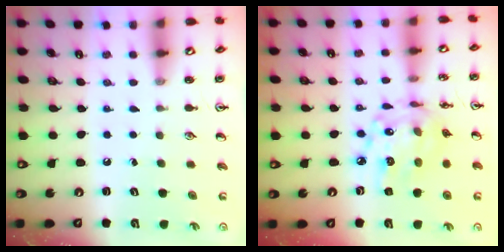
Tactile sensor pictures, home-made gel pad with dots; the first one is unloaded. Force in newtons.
{"total": 15.5, "press": 15.4, "slide": 0.9}